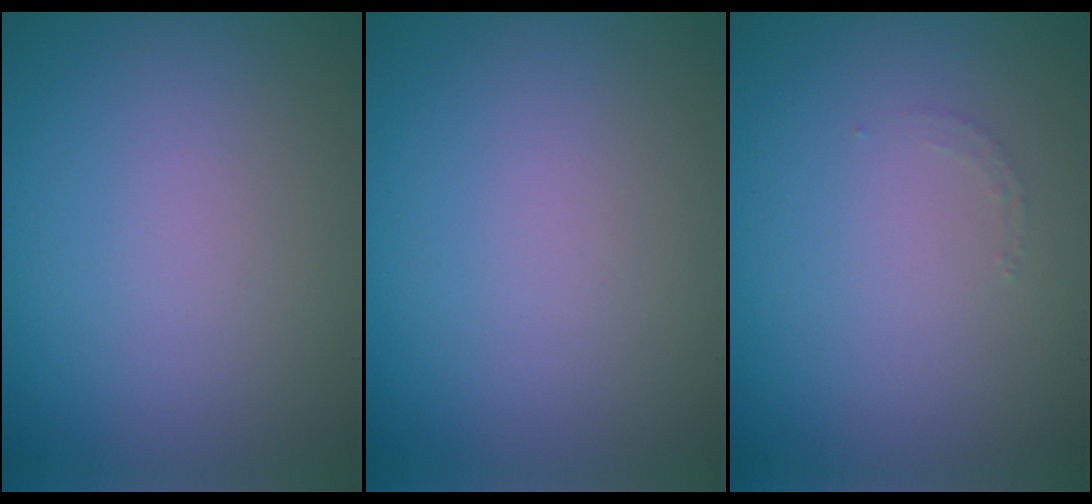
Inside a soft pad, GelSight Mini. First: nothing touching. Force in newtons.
{"total": 0.0}
{"total": 0.8, "press": 0.8, "slide": 0.1}